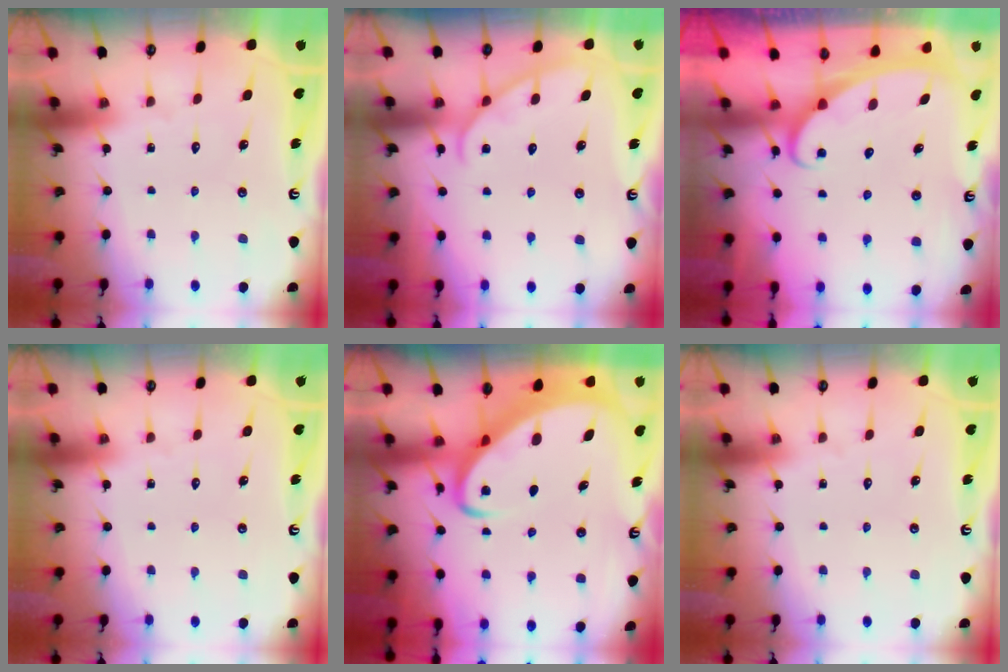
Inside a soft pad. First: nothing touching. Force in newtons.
{"total": 3.8, "press": 3.7, "slide": 0.4}
{"total": 2.5, "press": 2.5, "slide": 0.4}
{"total": 0.0}
{"total": 3.8, "press": 3.8, "slide": 0.5}
{"total": 0.0}